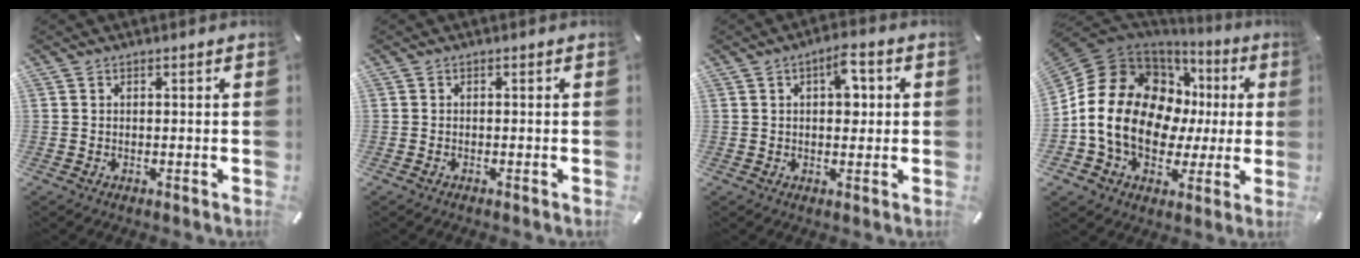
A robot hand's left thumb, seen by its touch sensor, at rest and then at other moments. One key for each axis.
{"total": 0.5, "fx": -0.4, "fy": 0.1, "fz": 0.3, "tx": -0.006, "ty": -0.004, "tz": -0.007}
{"total": 6.4, "fx": 1.3, "fy": 3.3, "fz": 5.3, "tx": -0.073, "ty": 0.001, "tz": 0.015}
{"total": 21.0, "fx": 0.6, "fy": 15.9, "fz": 13.8, "tx": -0.273, "ty": -0.014, "tz": 0.020}